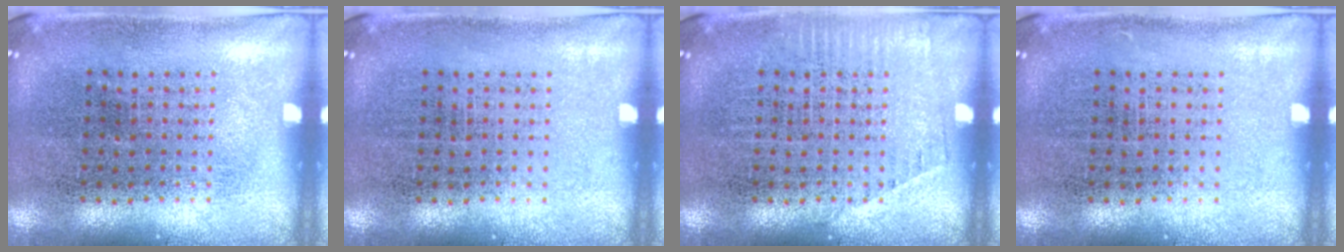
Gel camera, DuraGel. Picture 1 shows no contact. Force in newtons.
{"total": 0.0}
{"total": 0.9, "press": 0.8, "slide": 0.2}
{"total": 0.0}